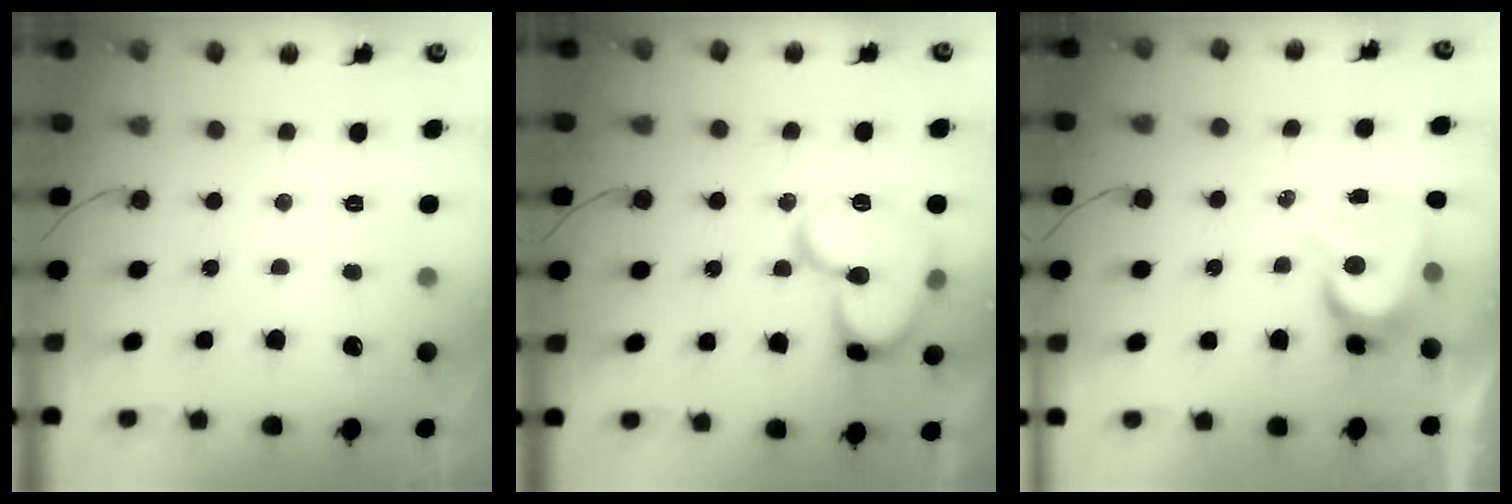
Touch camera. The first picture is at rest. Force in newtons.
{"total": 16.7, "press": 16.6, "slide": 1.8}
{"total": 6.3, "press": 6.3, "slide": 0.5}